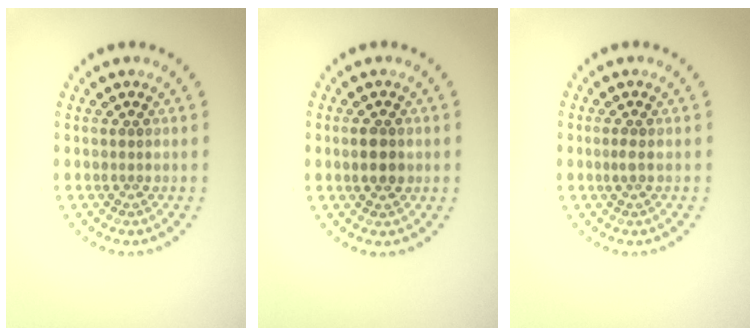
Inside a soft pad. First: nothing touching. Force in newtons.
{"total": 2.3, "press": 2.3, "slide": 0.1}
{"total": 0.6, "press": 0.5, "slide": 0.3}